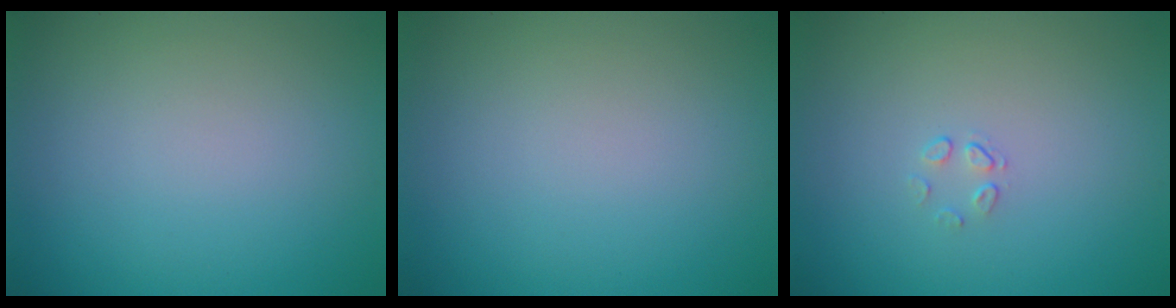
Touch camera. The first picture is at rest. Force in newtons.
{"total": 0.0}
{"total": 0.7, "press": 0.4, "slide": 0.6}